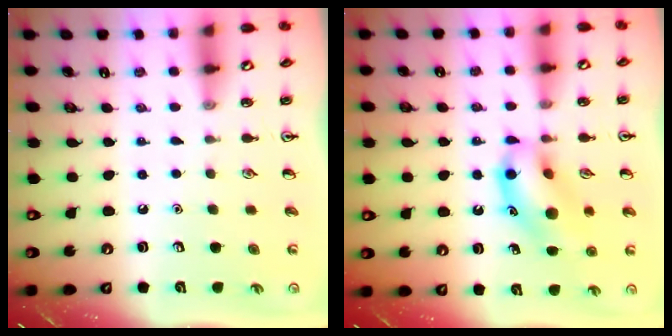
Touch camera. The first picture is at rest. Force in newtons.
{"total": 13.9, "press": 13.8, "slide": 1.7}